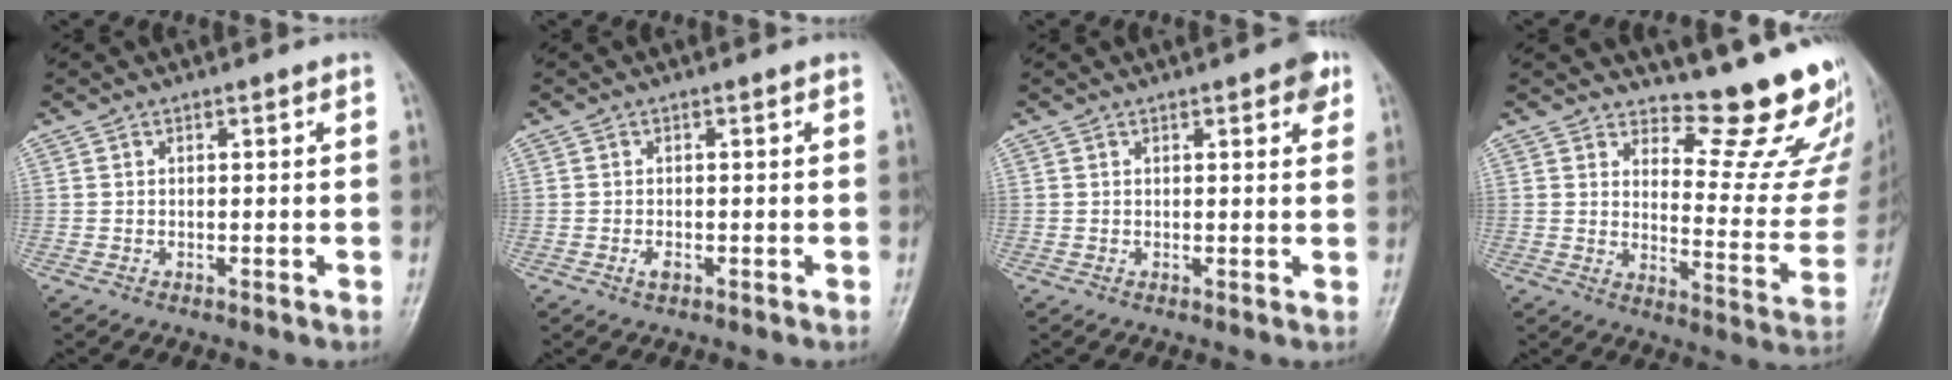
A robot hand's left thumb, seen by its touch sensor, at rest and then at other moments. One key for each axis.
{"total": 1.5, "fx": -0.5, "fy": 0.9, "fz": 1.0, "tx": -0.015, "ty": -0.001, "tz": -0.011}
{"total": 3.7, "fx": 1.9, "fy": 1.4, "fz": 2.8, "tx": -0.024, "ty": -0.004, "tz": 0.016}
{"total": 16.3, "fx": 14.4, "fy": 3.7, "fz": 6.8, "tx": -0.041, "ty": -0.166, "tz": 0.173}